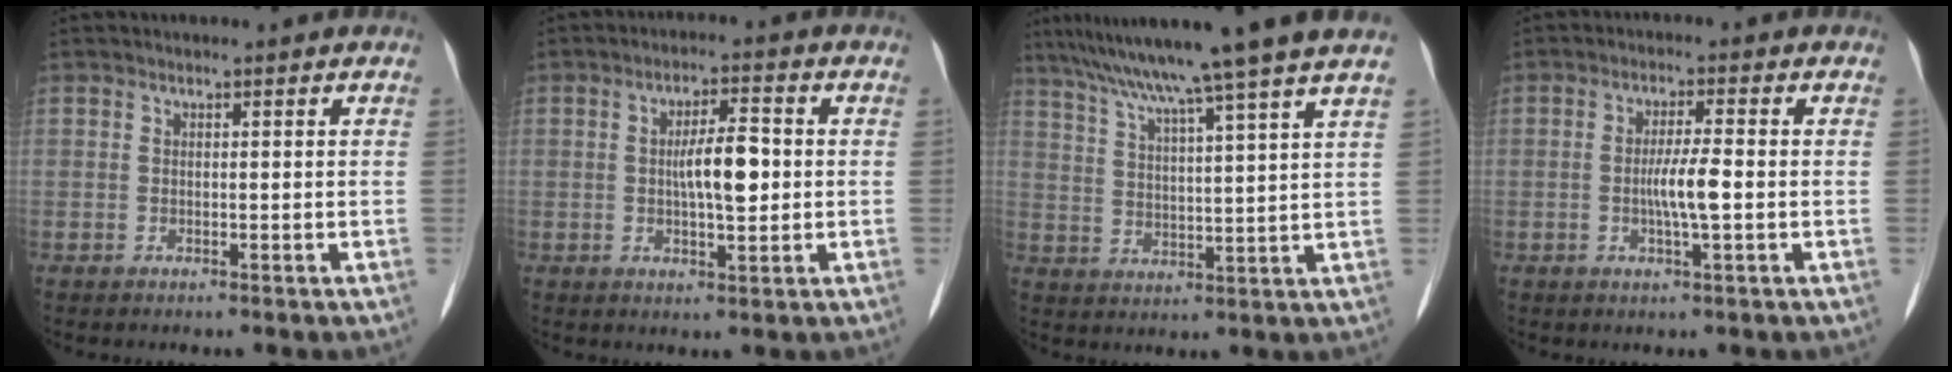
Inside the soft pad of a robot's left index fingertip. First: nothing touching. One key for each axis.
{"total": 6.2, "fx": 0.0, "fy": 1.6, "fz": 5.9, "tx": -0.107, "ty": 0.008, "tz": 0.004}
{"total": 16.2, "fx": 13.0, "fy": -2.3, "fz": 9.4, "tx": -0.153, "ty": 0.005, "tz": 0.185}
{"total": 4.4, "fx": -0.8, "fy": 0.1, "fz": 4.3, "tx": -0.086, "ty": -0.006, "tz": -0.013}